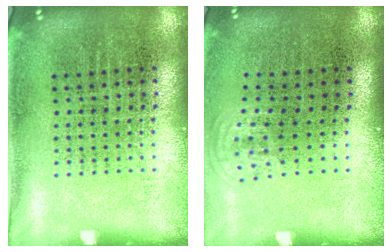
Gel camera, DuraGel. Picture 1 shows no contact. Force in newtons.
{"total": 0.8, "press": 0.5, "slide": 0.6}